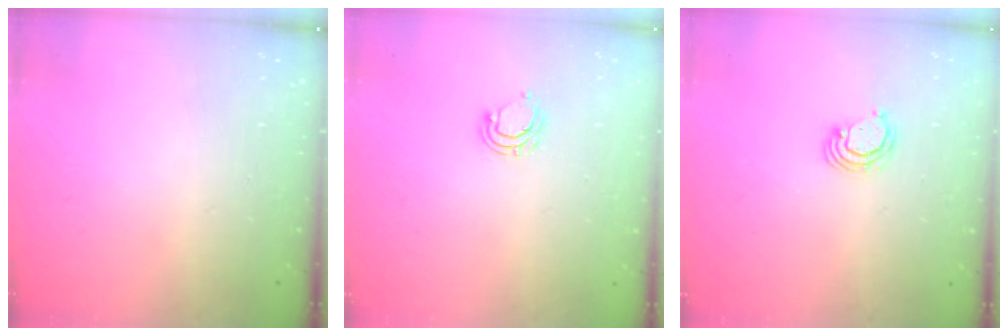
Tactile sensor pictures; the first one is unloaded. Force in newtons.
{"total": 4.7, "press": 4.6, "slide": 0.3}
{"total": 2.5, "press": 2.5, "slide": 0.2}